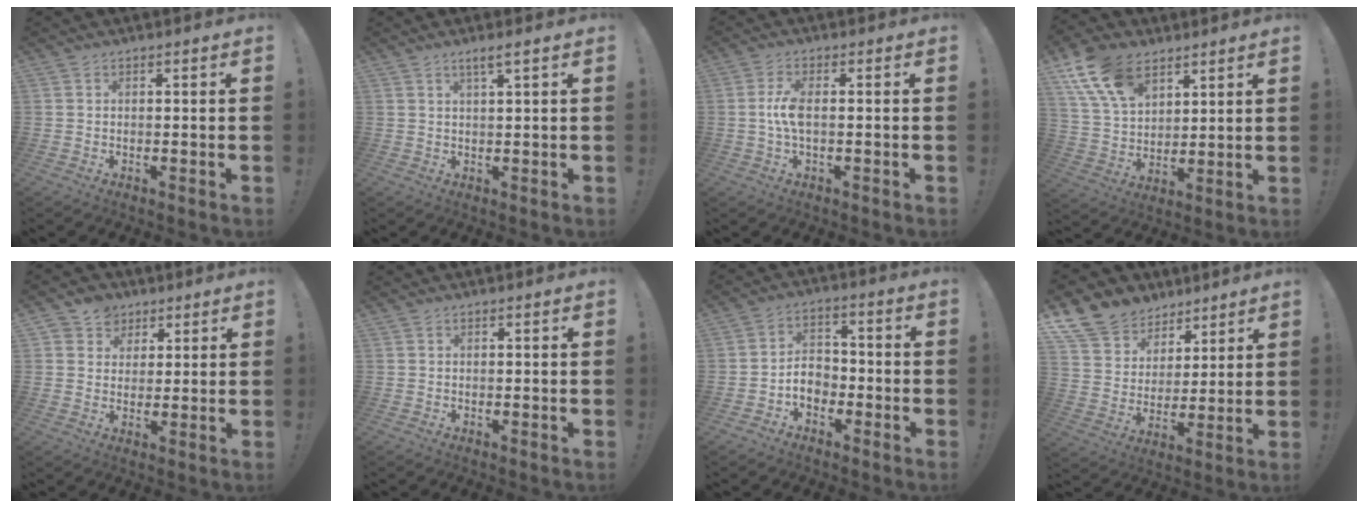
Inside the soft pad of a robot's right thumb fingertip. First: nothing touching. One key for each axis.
{"total": 2.9, "fx": 1.6, "fy": -0.1, "fz": 2.4, "tx": -0.046, "ty": -0.002, "tz": 0.025}
{"total": 5.8, "fx": -0.5, "fy": 1.7, "fz": 5.5, "tx": -0.121, "ty": -0.001, "tz": -0.012}
{"total": 15.3, "fx": 9.0, "fy": 9.4, "fz": 8.0, "tx": -0.149, "ty": -0.033, "tz": 0.175}
{"total": 6.5, "fx": 2.9, "fy": 5.7, "fz": 0.7, "tx": -0.004, "ty": -0.019, "tz": 0.057}
{"total": 0.0}
{"total": 7.2, "fx": -2.9, "fy": 5.6, "fz": 3.4, "tx": -0.064, "ty": 0.019, "tz": -0.049}
{"total": 13.0, "fx": 9.1, "fy": 8.8, "fz": 3.0, "tx": -0.058, "ty": -0.065, "tz": 0.179}